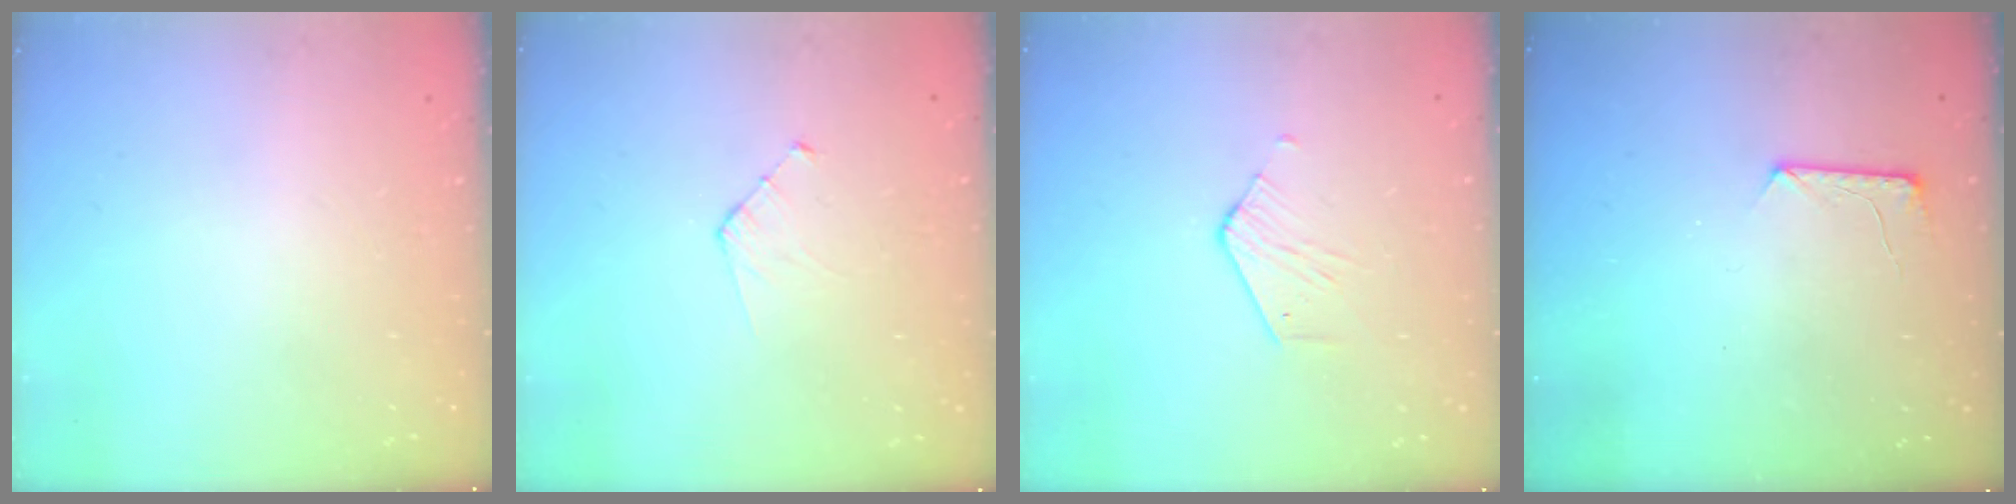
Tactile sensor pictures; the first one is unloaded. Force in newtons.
{"total": 3.7, "press": 3.7, "slide": 0.4}
{"total": 2.6, "press": 2.6, "slide": 0.2}
{"total": 7.1, "press": 7.0, "slide": 0.6}